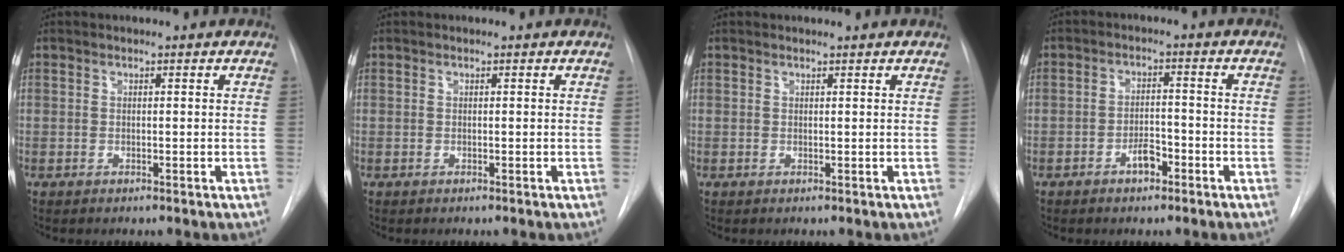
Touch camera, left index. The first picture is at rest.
{"total": 0.0}
{"total": 1.0, "force": [1.0, 0.0, 0.1], "torque": [-0.009, 0.005, 0.013]}
{"total": 3.5, "force": [-2.1, 1.6, 2.2], "torque": [-0.037, 0.006, -0.037]}